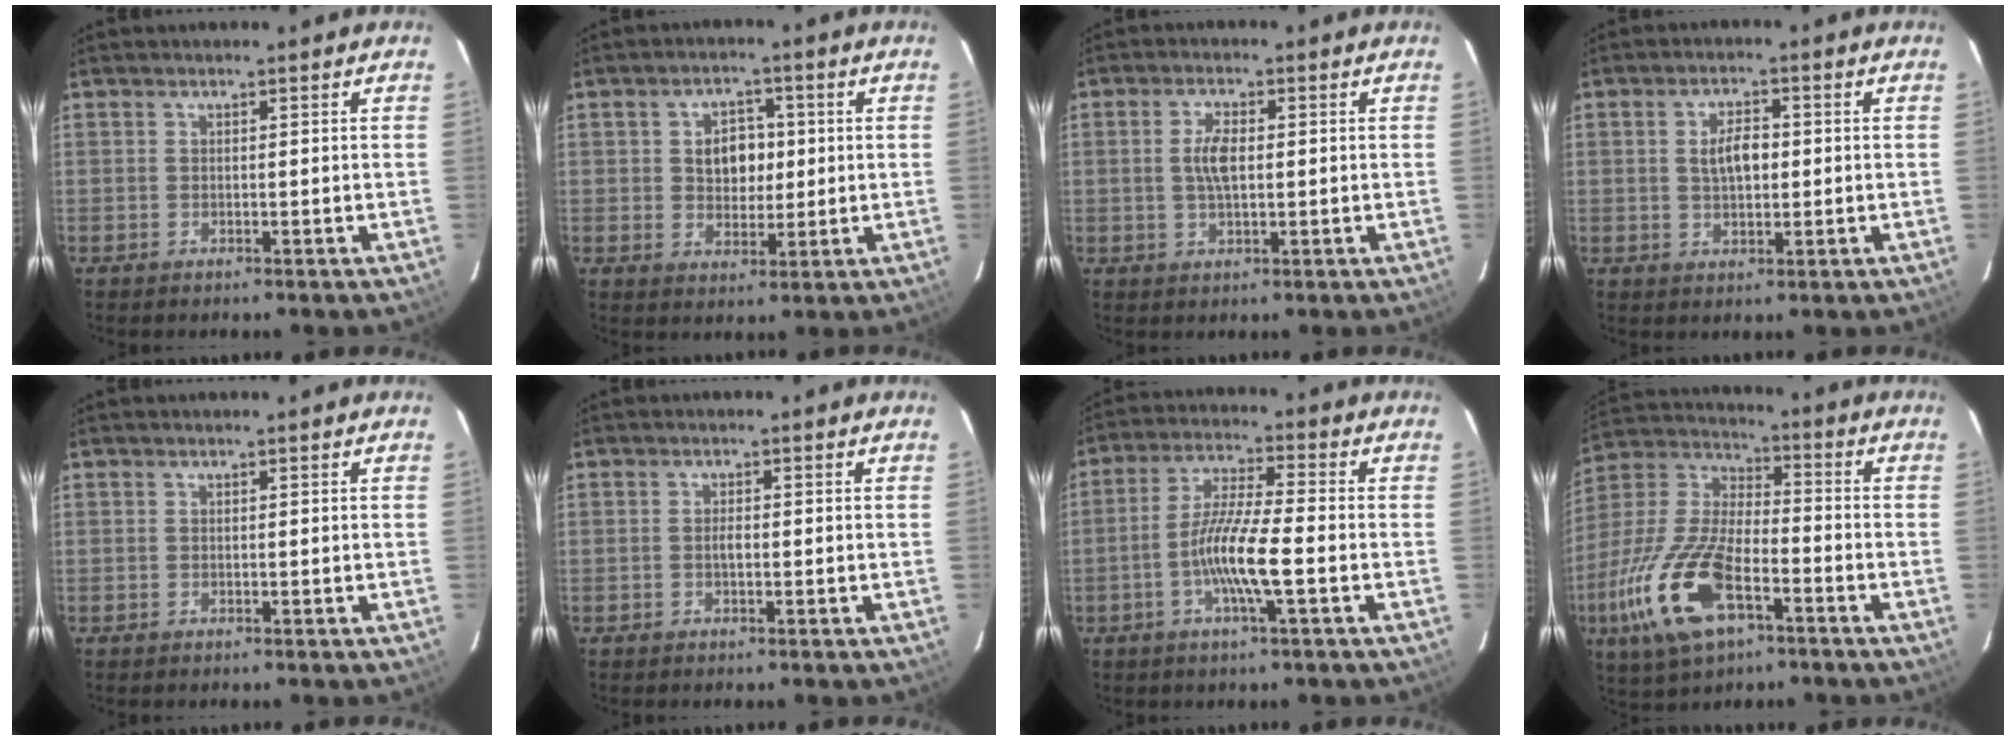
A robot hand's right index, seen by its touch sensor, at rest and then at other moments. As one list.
[{"total": 6.2, "force": [0.8, 4.6, 4.0], "torque": [-0.068, 0.013, 0.018]}, {"total": 4.5, "force": [0.3, 2.0, 4.1], "torque": [-0.078, 0.003, 0.007]}, {"total": 5.0, "force": [0.4, 2.6, 4.2], "torque": [-0.077, 0.007, 0.012]}, {"total": 0.0}, {"total": 1.3, "force": [-0.2, 0.6, 1.1], "torque": [-0.022, 0.002, -0.006]}, {"total": 9.5, "force": [-3.1, 0.5, 9.0], "torque": [-0.181, -0.001, -0.061]}, {"total": 20.2, "force": [-8.8, 8.9, 15.9], "torque": [-0.353, -0.025, -0.165]}]